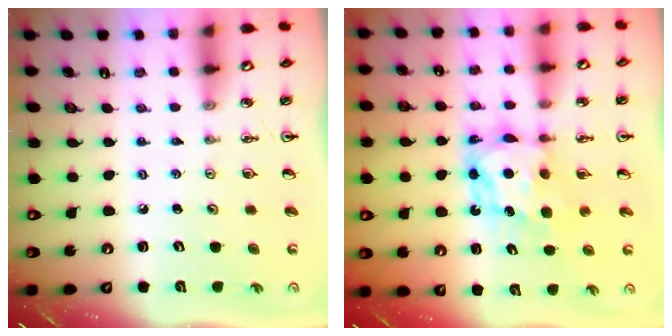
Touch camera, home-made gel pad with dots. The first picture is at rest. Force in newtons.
{"total": 7.0, "press": 7.0, "slide": 0.8}